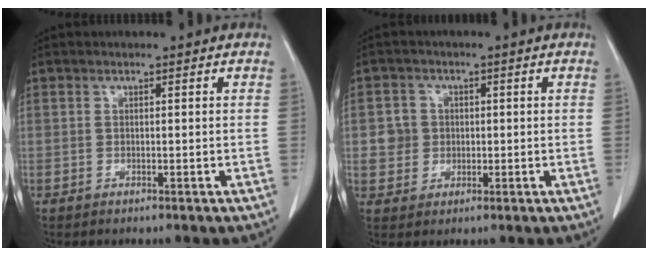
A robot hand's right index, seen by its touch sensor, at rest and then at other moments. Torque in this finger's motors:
{"motor_torque": [0.19, 0.09, 0.05, 0.00]}